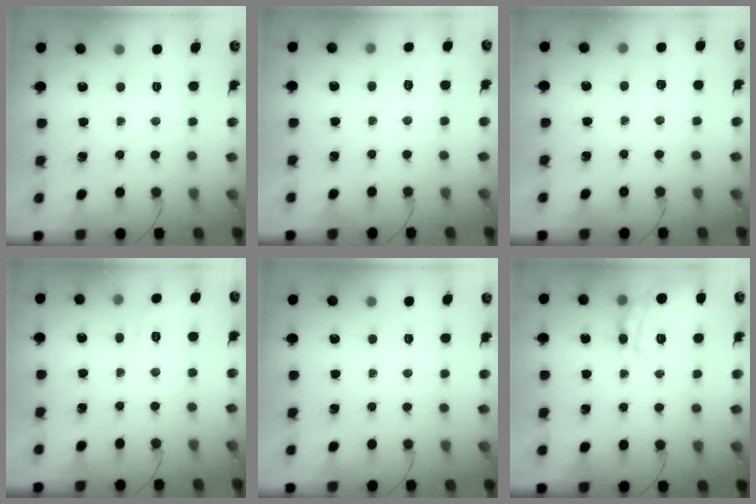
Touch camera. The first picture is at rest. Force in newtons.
{"total": 7.1, "press": 6.8, "slide": 2.1}
{"total": 2.4, "press": 1.8, "slide": 1.6}
{"total": 2.0, "press": 0.6, "slide": 1.9}
{"total": 0.0}
{"total": 9.6, "press": 9.4, "slide": 1.8}